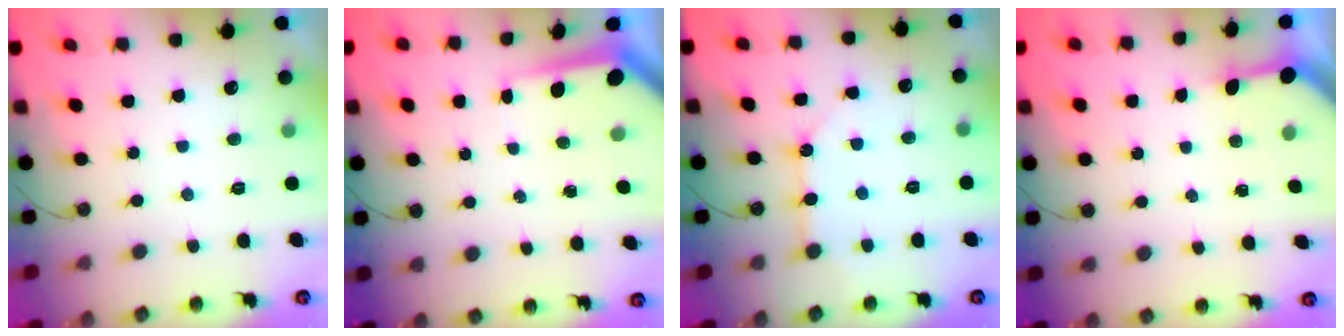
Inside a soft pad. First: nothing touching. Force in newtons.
{"total": 5.8, "press": 5.8, "slide": 0.5}
{"total": 4.8, "press": 4.8, "slide": 0.4}
{"total": 3.6, "press": 3.6, "slide": 0.3}